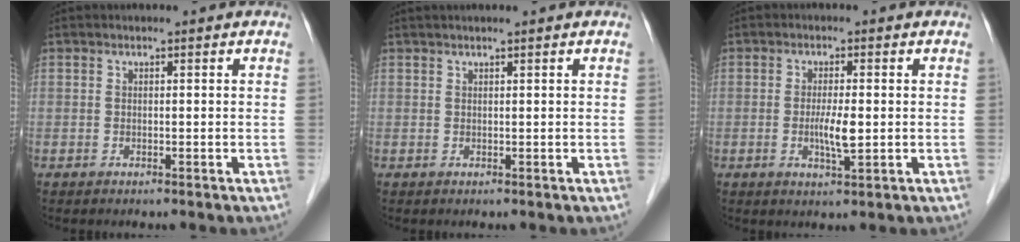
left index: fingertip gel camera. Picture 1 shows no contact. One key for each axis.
{"total": 2.2, "fx": 1.7, "fy": -0.3, "fz": 1.4, "tx": -0.024, "ty": 0.021, "tz": 0.034}
{"total": 3.9, "fx": -0.3, "fy": 0.5, "fz": 3.9, "tx": -0.072, "ty": -0.006, "tz": -0.004}